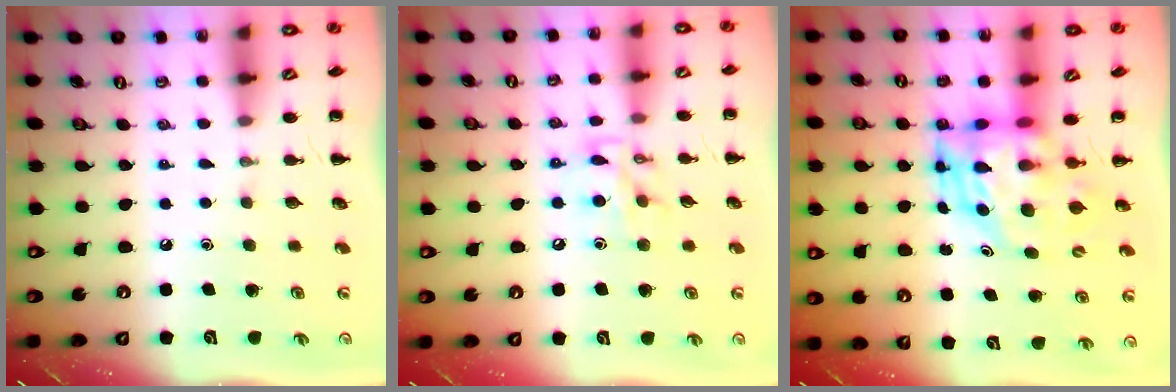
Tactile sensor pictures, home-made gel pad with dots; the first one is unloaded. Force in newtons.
{"total": 10.2, "press": 10.2, "slide": 0.8}
{"total": 6.3, "press": 6.0, "slide": 1.7}